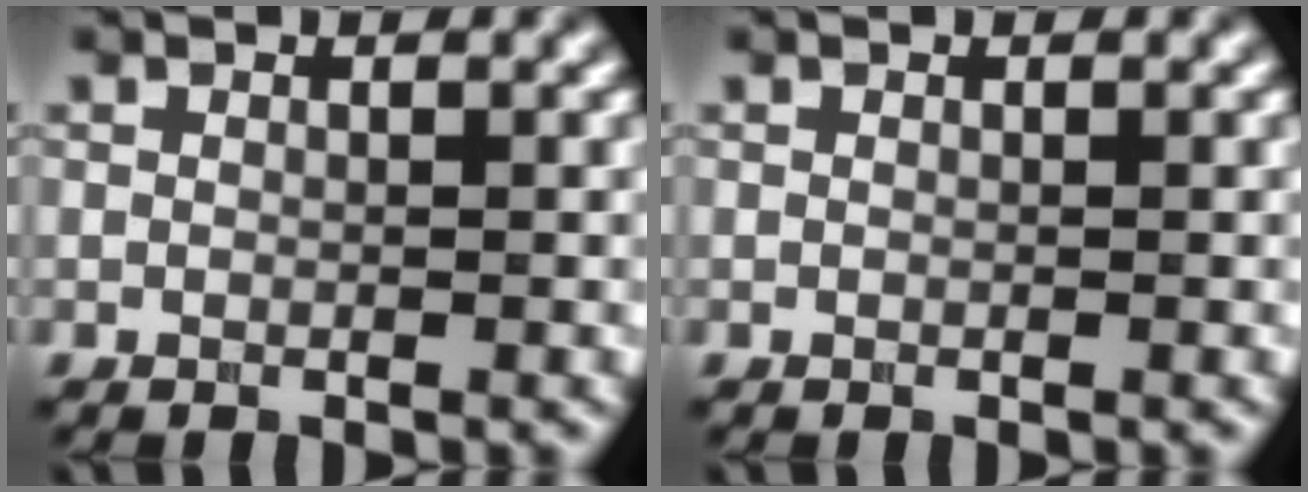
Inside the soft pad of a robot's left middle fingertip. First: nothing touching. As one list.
[{"total": 0.0}]